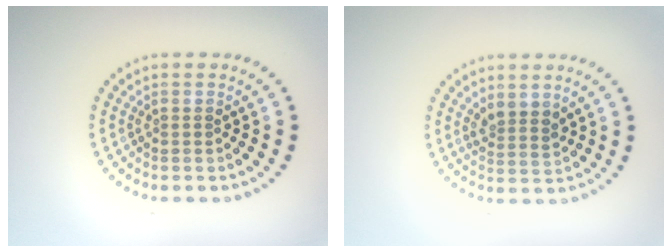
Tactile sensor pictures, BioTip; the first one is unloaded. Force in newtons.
{"total": 2.1, "press": 1.7, "slide": 1.2}